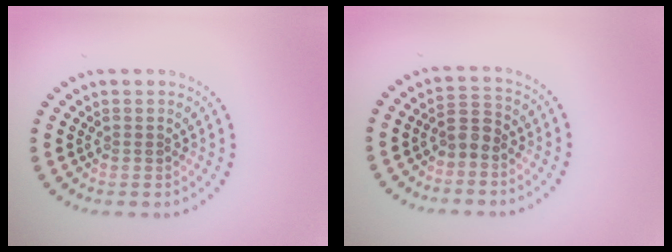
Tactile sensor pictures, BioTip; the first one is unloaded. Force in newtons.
{"total": 1.8, "press": 1.6, "slide": 0.8}